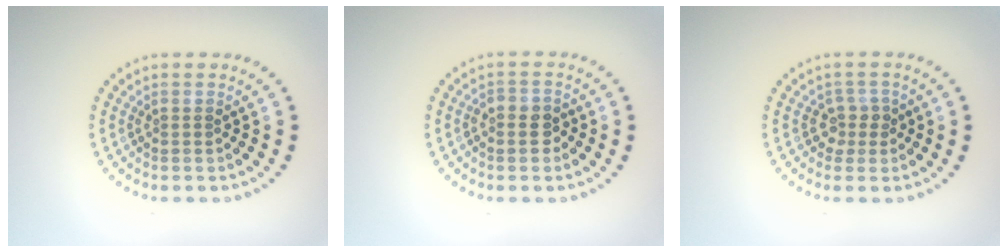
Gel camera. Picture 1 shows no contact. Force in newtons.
{"total": 2.0, "press": 1.9, "slide": 0.5}
{"total": 1.7, "press": 1.3, "slide": 1.1}